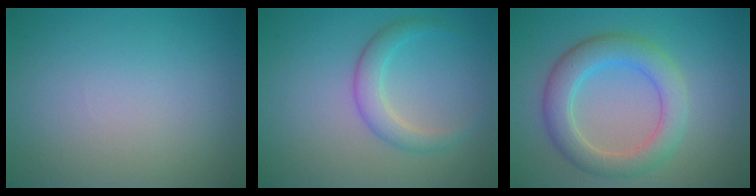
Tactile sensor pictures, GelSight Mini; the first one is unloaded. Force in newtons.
{"total": 2.5, "press": 2.5, "slide": 0.1}
{"total": 4.9, "press": 4.9, "slide": 0.4}